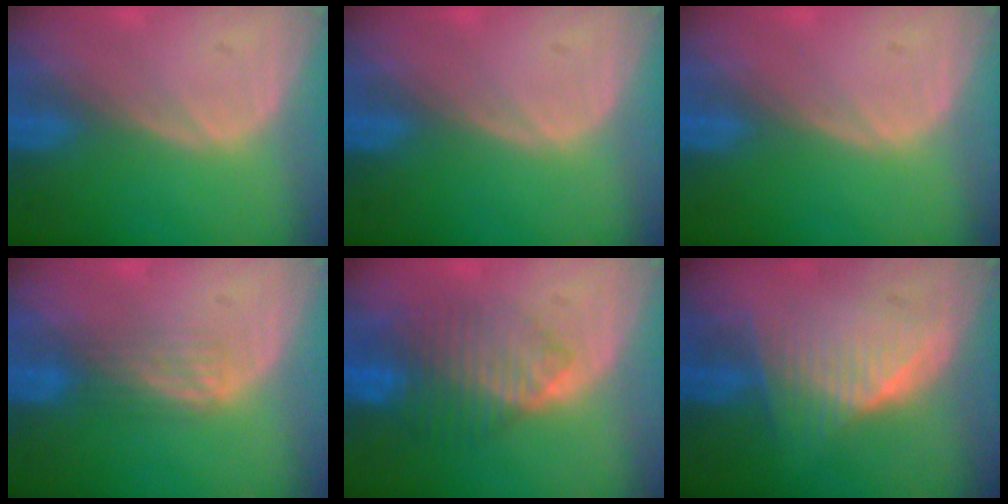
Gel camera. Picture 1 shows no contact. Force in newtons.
{"total": 0.0}
{"total": 0.0}
{"total": 2.6, "press": 2.6, "slide": 0.4}
{"total": 8.0, "press": 7.2, "slide": 3.3}
{"total": 6.4, "press": 6.2, "slide": 1.7}